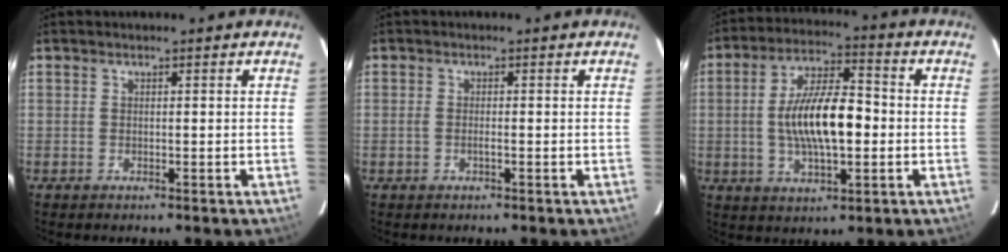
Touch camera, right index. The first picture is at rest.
{"total": 1.2, "force": [-0.5, 0.4, 1.0], "torque": [-0.023, 0.000, -0.010]}
{"total": 13.5, "force": [-1.2, 5.2, 12.5], "torque": [-0.232, 0.006, -0.019]}